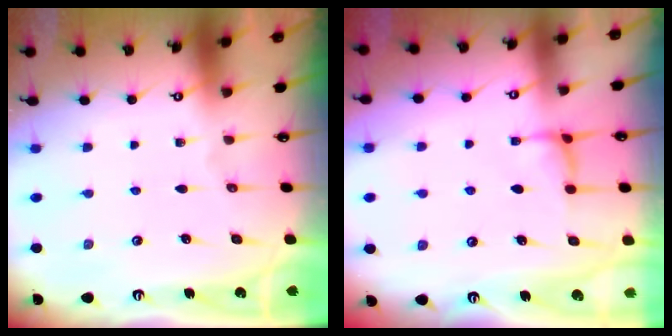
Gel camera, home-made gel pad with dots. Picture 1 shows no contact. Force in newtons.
{"total": 0.8, "press": 0.3, "slide": 0.7}